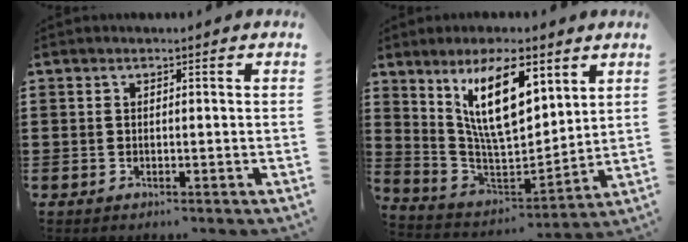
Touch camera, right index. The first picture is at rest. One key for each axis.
{"total": 13.1, "fx": 6.8, "fy": 4.7, "fz": 10.1, "tx": -0.194, "ty": -0.008, "tz": 0.125}